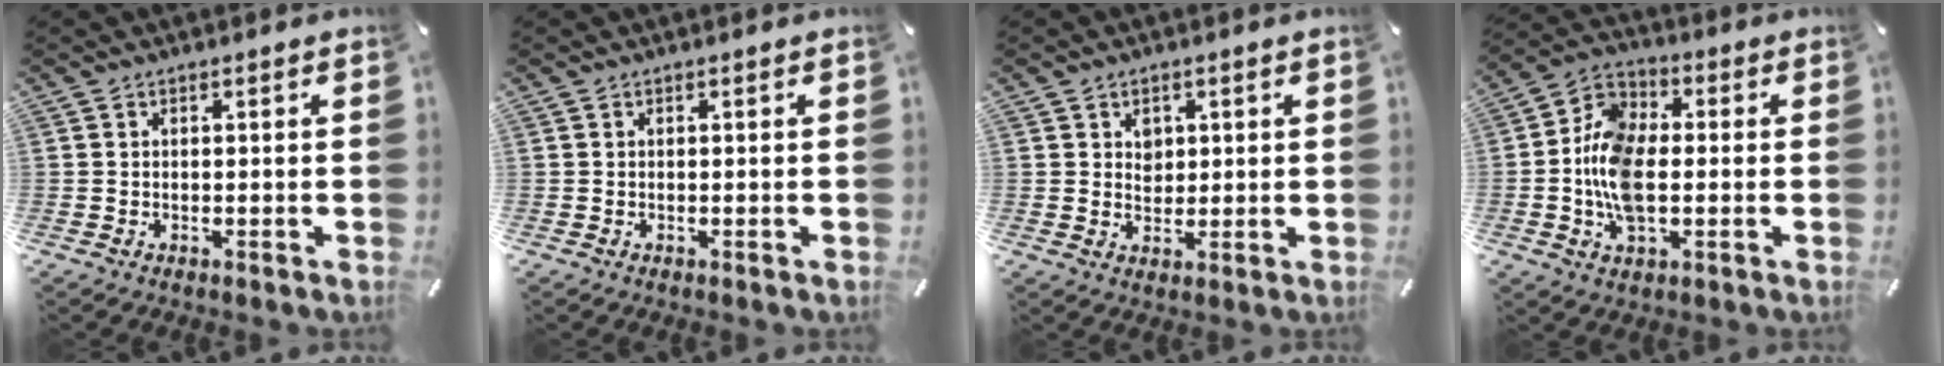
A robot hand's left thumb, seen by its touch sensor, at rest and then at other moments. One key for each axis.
{"total": 0.0}
{"total": 3.3, "fx": 1.1, "fy": 3.0, "fz": 0.9, "tx": 0.000, "ty": -0.004, "tz": 0.015}
{"total": 11.9, "fx": -2.2, "fy": 7.6, "fz": 8.9, "tx": -0.203, "ty": 0.007, "tz": -0.041}